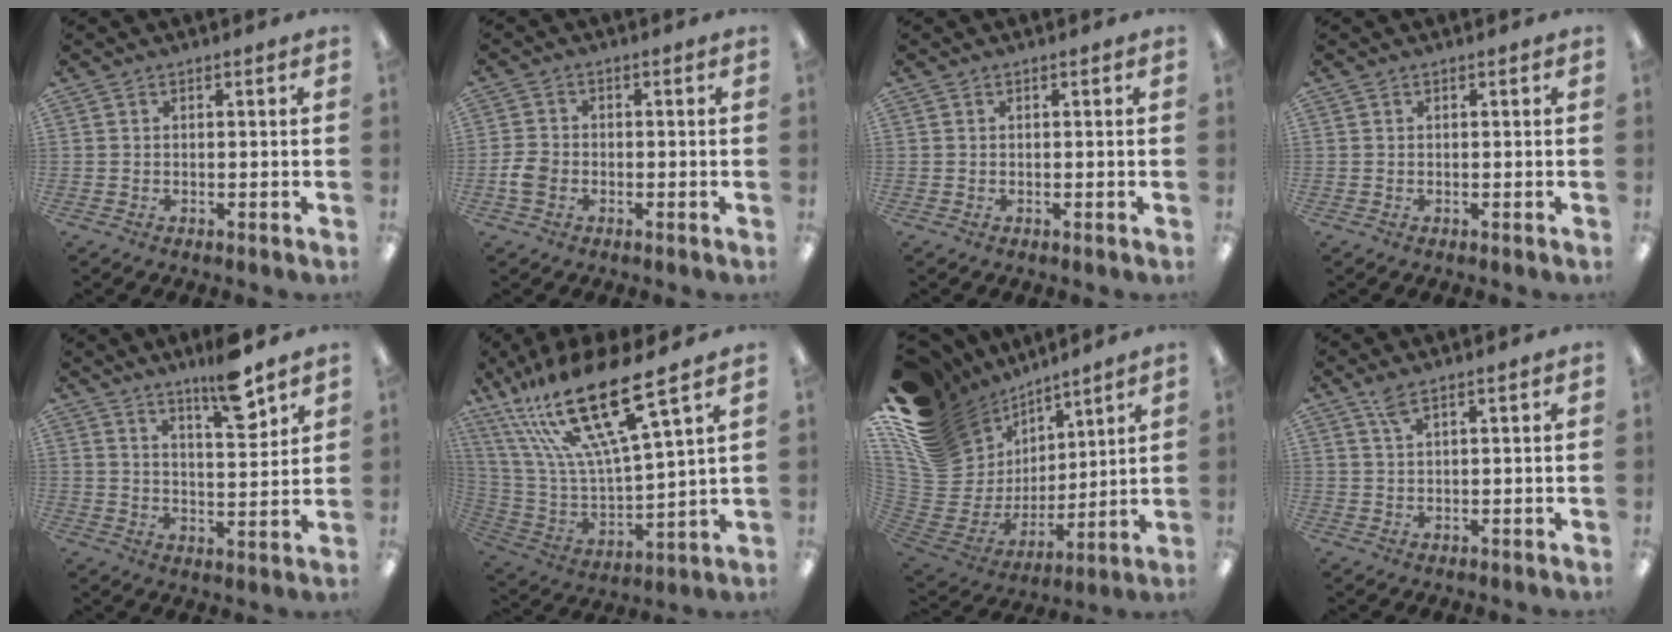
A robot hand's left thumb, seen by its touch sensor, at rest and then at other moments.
{"total": 4.0, "force": [-1.3, 3.0, 2.3], "torque": [-0.051, 0.006, -0.027]}
{"total": 0.0}
{"total": 0.0}
{"total": 10.5, "force": [7.8, 2.3, 6.6], "torque": [-0.092, -0.049, 0.128]}
{"total": 23.7, "force": [16.9, 5.2, 15.7], "torque": [-0.319, -0.109, 0.281]}
{"total": 18.9, "force": [9.8, 13.8, 8.4], "torque": [-0.188, -0.067, 0.202]}
{"total": 3.0, "force": [2.2, 0.5, 2.0], "torque": [-0.045, 0.002, 0.038]}